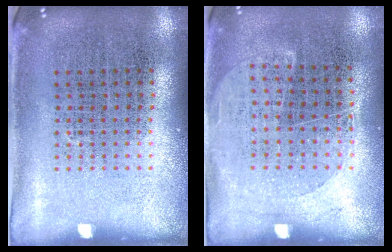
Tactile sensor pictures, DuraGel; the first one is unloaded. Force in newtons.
{"total": 1.2, "press": 1.0, "slide": 0.7}